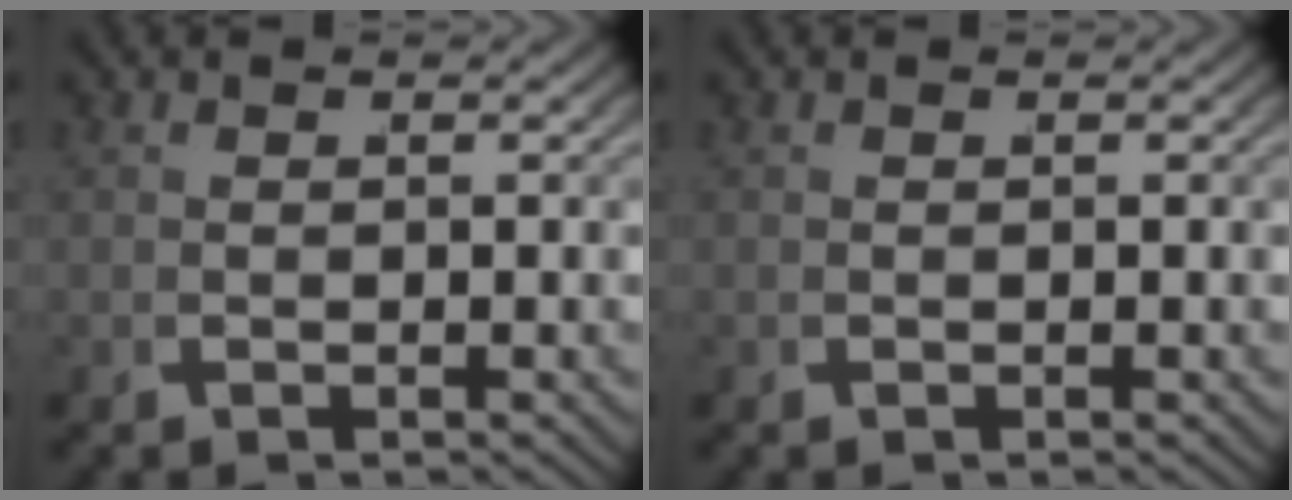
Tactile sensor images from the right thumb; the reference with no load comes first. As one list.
[{"total": 0.0}]